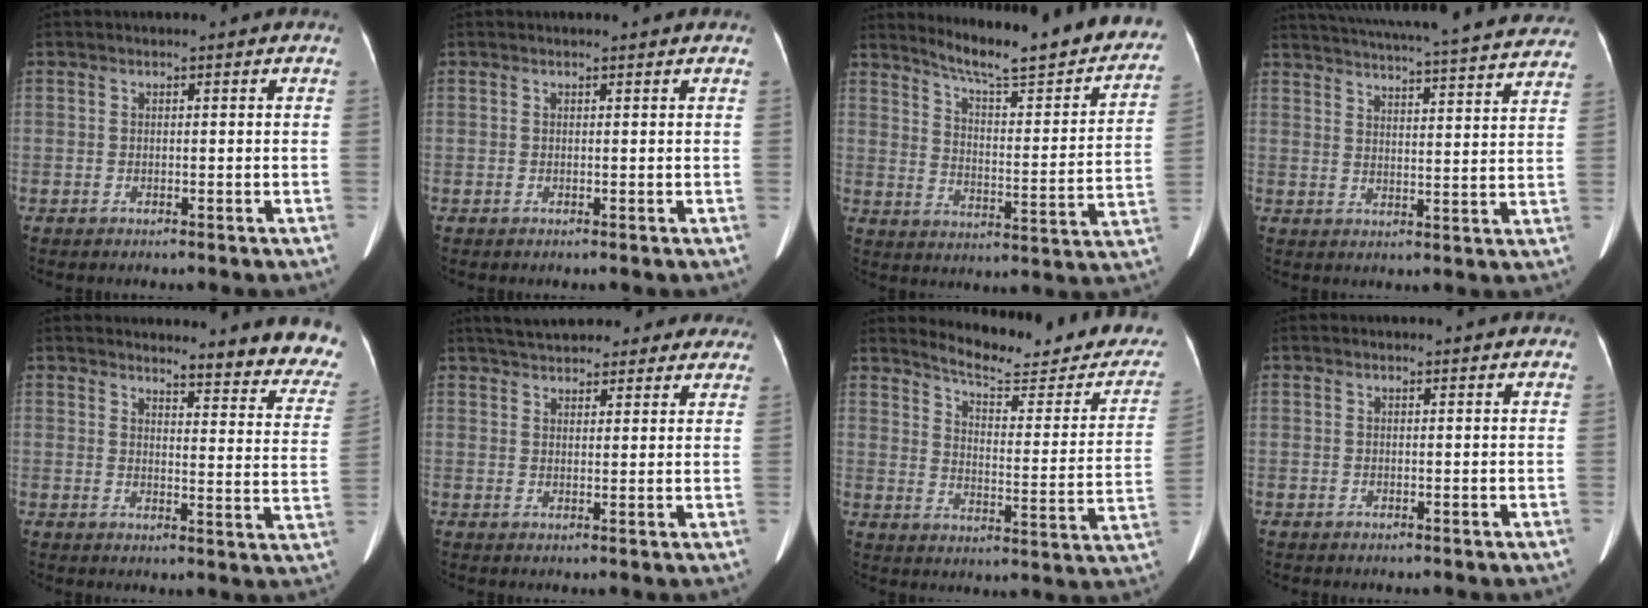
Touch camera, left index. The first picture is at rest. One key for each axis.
{"total": 0.7, "fx": 0.7, "fy": 0.1, "fz": 0.1, "tx": -0.012, "ty": 0.006, "tz": 0.008}
{"total": 22.8, "fx": 19.9, "fy": 2.3, "fz": 11.0, "tx": -0.156, "ty": -0.062, "tz": 0.256}
{"total": 30.3, "fx": 27.9, "fy": 3.2, "fz": 11.3, "tx": -0.196, "ty": -0.041, "tz": 0.343}
{"total": 14.4, "fx": 13.8, "fy": 2.0, "fz": 3.3, "tx": -0.003, "ty": -0.088, "tz": 0.126}
{"total": 18.6, "fx": 16.3, "fy": 6.0, "fz": 6.6, "tx": -0.100, "ty": 0.036, "tz": 0.210}
{"total": 19.0, "fx": 17.8, "fy": 3.5, "fz": 6.0, "tx": -0.070, "ty": -0.071, "tz": 0.212}
{"total": 0.9, "fx": 0.9, "fy": 0.2, "fz": 0.0, "tx": -0.016, "ty": 0.007, "tz": 0.009}